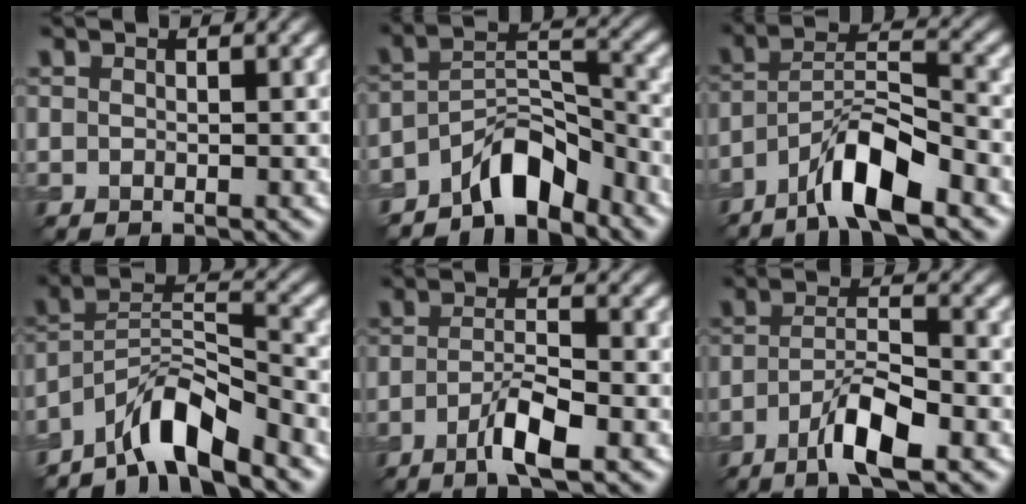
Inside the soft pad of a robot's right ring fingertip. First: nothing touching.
{"total": 6.1, "force": [-4.7, 2.4, 3.1], "torque": [-0.038, 0.009, -0.093]}
{"total": 7.4, "force": [-4.9, 1.7, 5.3], "torque": [-0.093, 0.012, -0.091]}
{"total": 6.9, "force": [-5.5, 1.5, 3.8], "torque": [-0.065, 0.008, -0.105]}
{"total": 4.3, "force": [-2.2, 0.8, 3.6], "torque": [-0.069, 0.005, -0.045]}
{"total": 5.5, "force": [-3.0, 1.2, 4.5], "torque": [-0.081, 0.007, -0.057]}